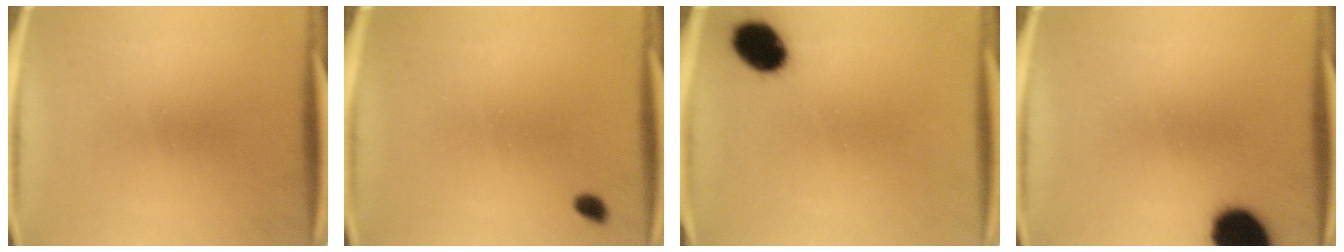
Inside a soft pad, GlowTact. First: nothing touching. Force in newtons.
{"total": 1.3}
{"total": 8.7}
{"total": 12.6}